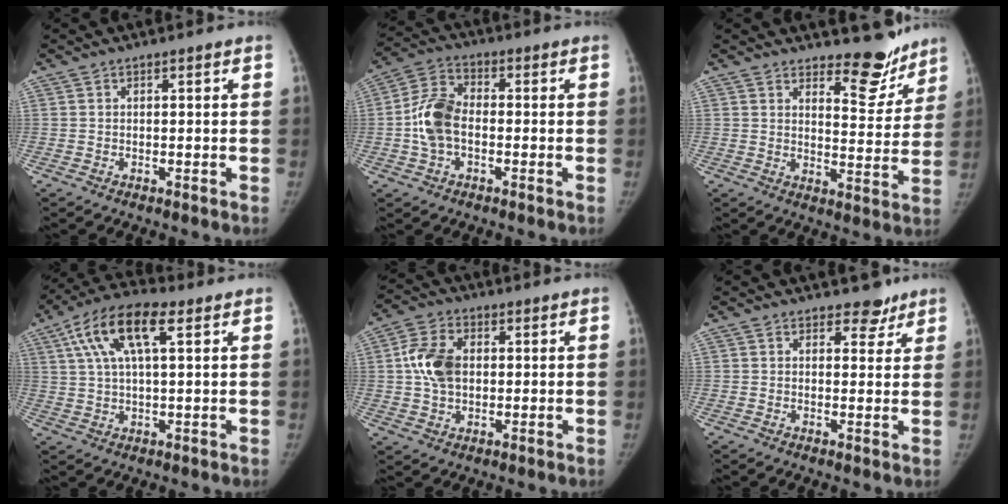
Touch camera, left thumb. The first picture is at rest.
{"total": 9.1, "force": [-1.2, 5.7, 7.0], "torque": [-0.143, 0.026, -0.031]}
{"total": 9.6, "force": [8.1, 3.8, 3.4], "torque": [-0.007, -0.072, 0.112]}
{"total": 13.1, "force": [5.3, 5.0, 10.9], "torque": [-0.202, 0.017, 0.089]}
{"total": 9.1, "force": [1.1, 6.5, 6.3], "torque": [-0.106, 0.003, 0.019]}
{"total": 3.7, "force": [2.8, 2.3, 0.8], "torque": [0.018, -0.017, 0.035]}